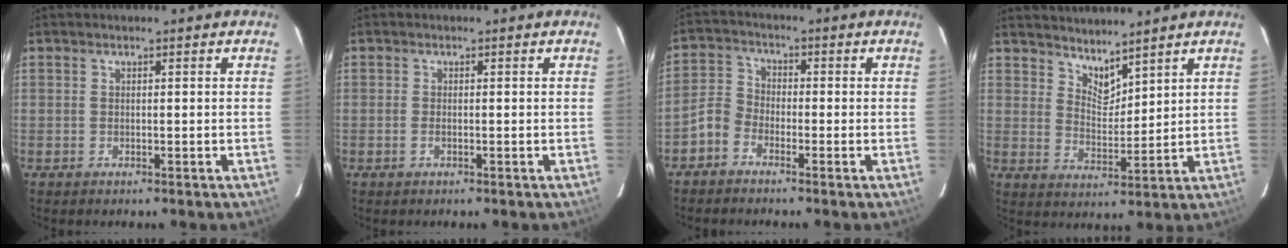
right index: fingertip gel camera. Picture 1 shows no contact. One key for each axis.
{"total": 1.0, "fx": -0.4, "fy": 0.4, "fz": 0.8, "tx": -0.019, "ty": 0.000, "tz": -0.007}
{"total": 4.1, "fx": -2.8, "fy": 2.7, "fz": 1.3, "tx": -0.024, "ty": 0.017, "tz": -0.064}
{"total": 5.6, "fx": 5.1, "fy": 1.7, "fz": 1.7, "tx": -0.020, "ty": -0.003, "tz": 0.093}